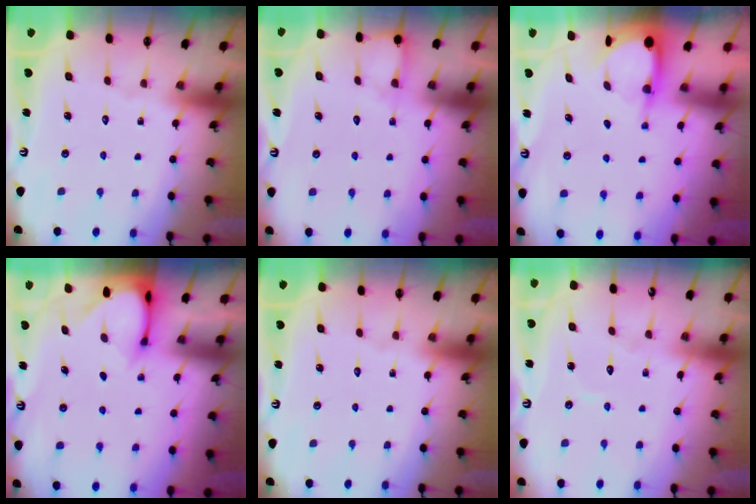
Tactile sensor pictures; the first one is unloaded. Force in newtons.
{"total": 3.3, "press": 3.3, "slide": 0.4}
{"total": 3.8, "press": 3.8, "slide": 0.1}
{"total": 2.9, "press": 2.9, "slide": 0.3}
{"total": 0.0}
{"total": 5.0, "press": 5.0, "slide": 0.1}